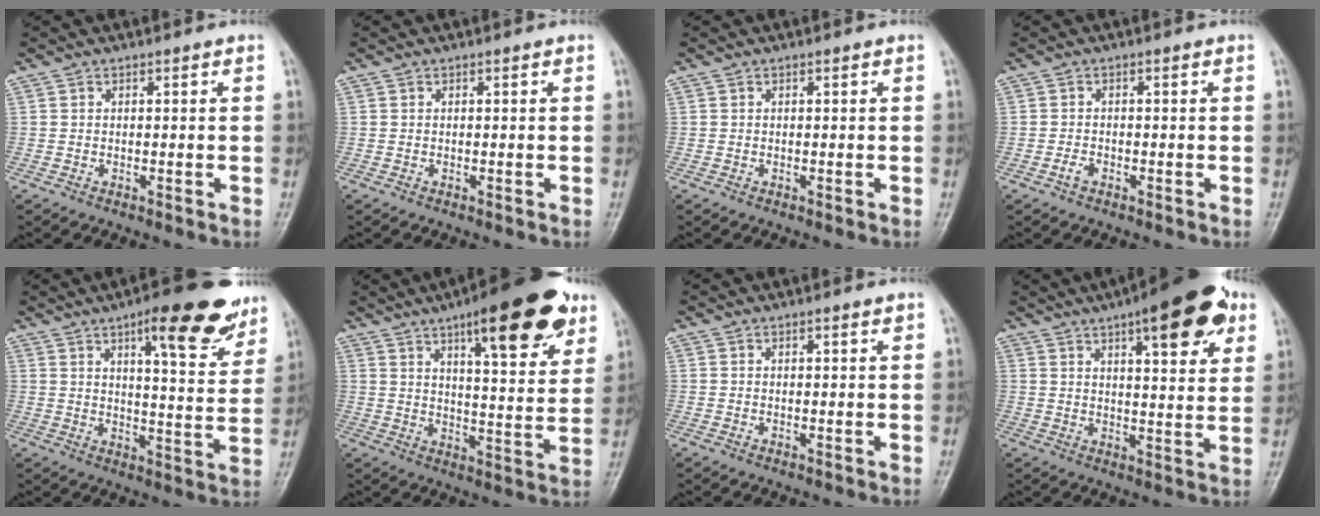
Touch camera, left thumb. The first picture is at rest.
{"total": 0.0}
{"total": 0.0}
{"total": 1.4, "force": [-0.9, 0.8, 0.8], "torque": [-0.018, 0.004, -0.019]}
{"total": 16.2, "force": [9.9, 4.4, 12.0], "torque": [-0.129, -0.045, 0.138]}
{"total": 20.0, "force": [11.7, 5.7, 15.2], "torque": [-0.185, -0.045, 0.170]}
{"total": 1.1, "force": [0.7, 0.1, 0.8], "torque": [-0.012, -0.002, 0.010]}
{"total": 16.7, "force": [8.8, 5.2, 13.2], "torque": [-0.153, -0.023, 0.118]}